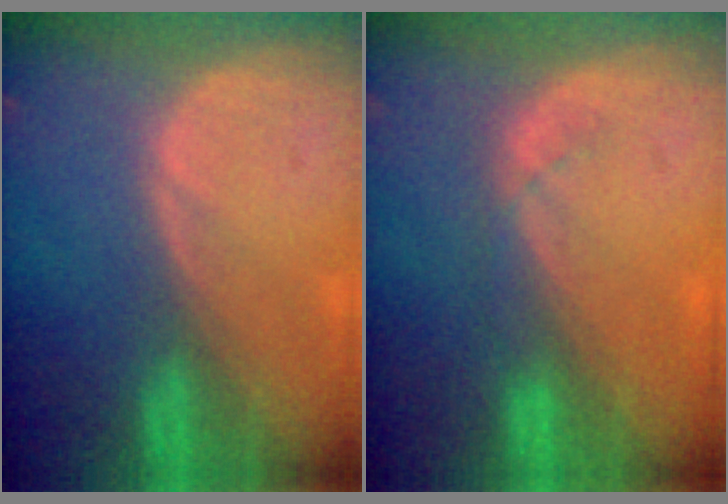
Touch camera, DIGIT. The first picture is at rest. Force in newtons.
{"total": 2.1, "press": 1.9, "slide": 0.9}